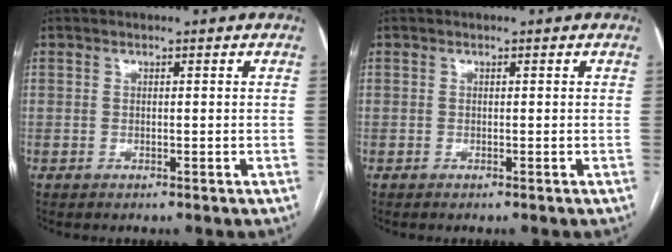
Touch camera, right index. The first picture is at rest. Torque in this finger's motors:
{"motor_torque": [0.06, -0.15, 0.12, 0.01]}